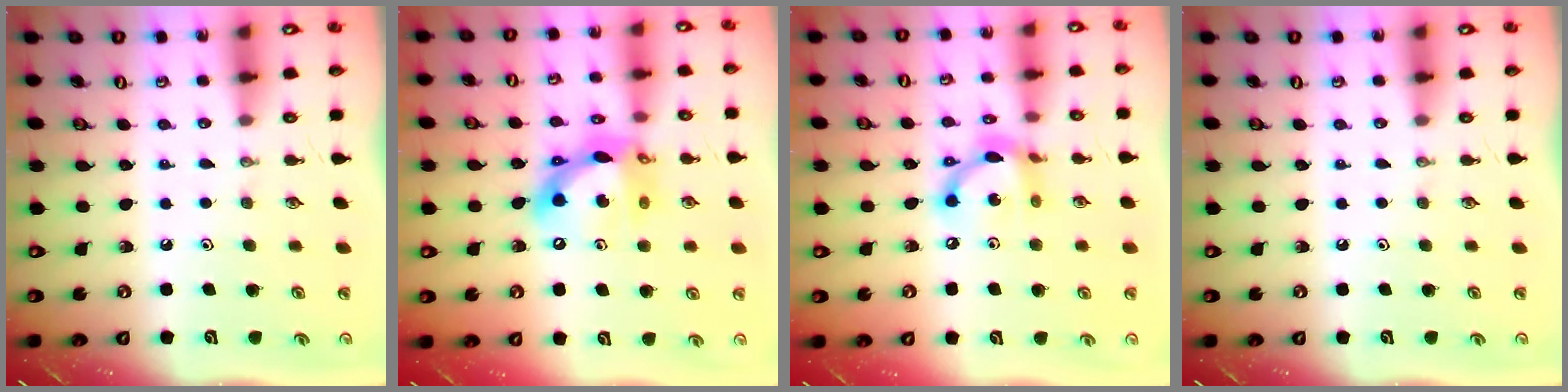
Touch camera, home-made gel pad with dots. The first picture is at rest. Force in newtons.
{"total": 13.0, "press": 12.9, "slide": 1.4}
{"total": 12.4, "press": 12.4, "slide": 0.9}
{"total": 0.0}